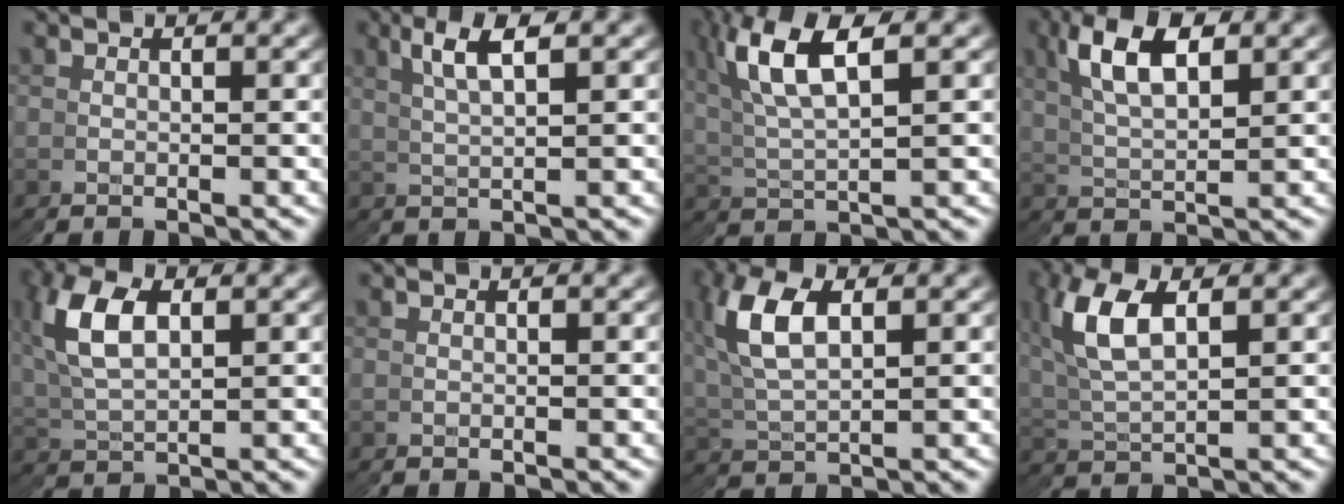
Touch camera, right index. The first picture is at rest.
{"total": 2.9, "force": [2.2, -0.2, 1.9], "torque": [-0.034, 0.008, 0.040]}
{"total": 6.0, "force": [3.1, 2.5, 4.5], "torque": [-0.110, -0.004, 0.061]}
{"total": 4.9, "force": [2.8, 2.0, 3.5], "torque": [-0.075, 0.003, 0.049]}
{"total": 5.1, "force": [1.9, 3.3, 3.4], "torque": [-0.102, -0.008, 0.045]}
{"total": 0.0}
{"total": 5.3, "force": [2.2, 3.1, 3.7], "torque": [-0.107, -0.006, 0.049]}
{"total": 5.4, "force": [2.4, 3.0, 3.8], "torque": [-0.111, -0.005, 0.052]}